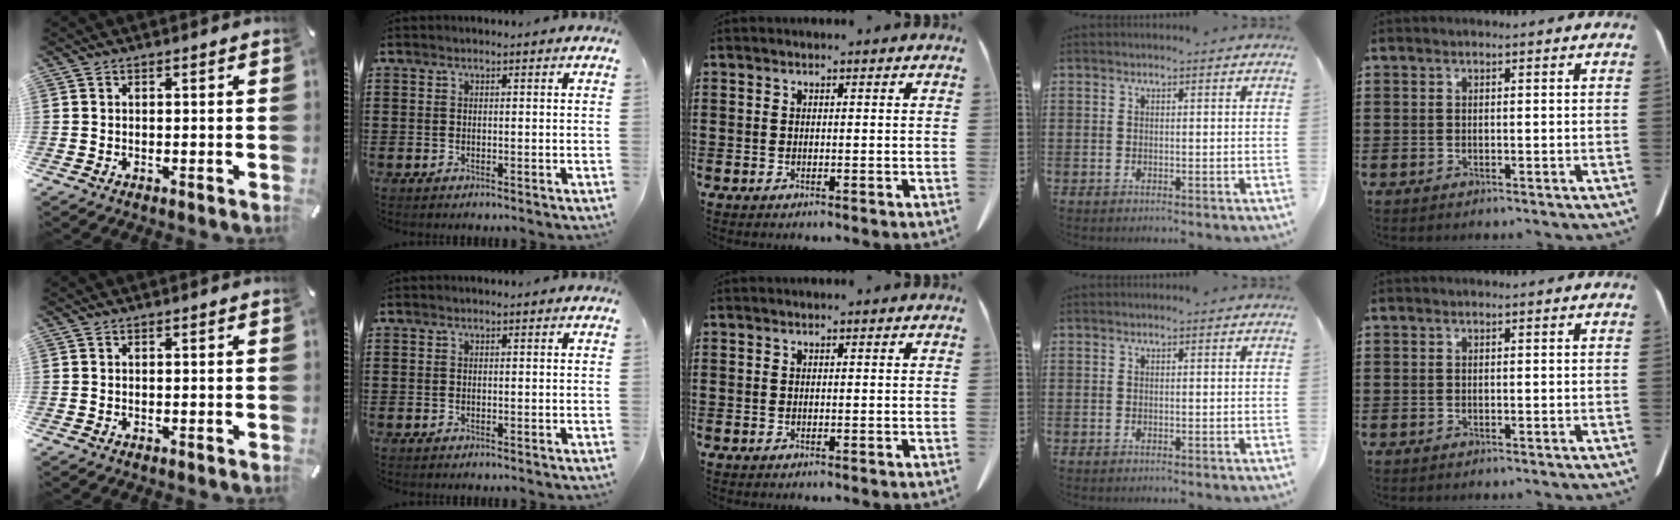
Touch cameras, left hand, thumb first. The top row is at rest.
{}